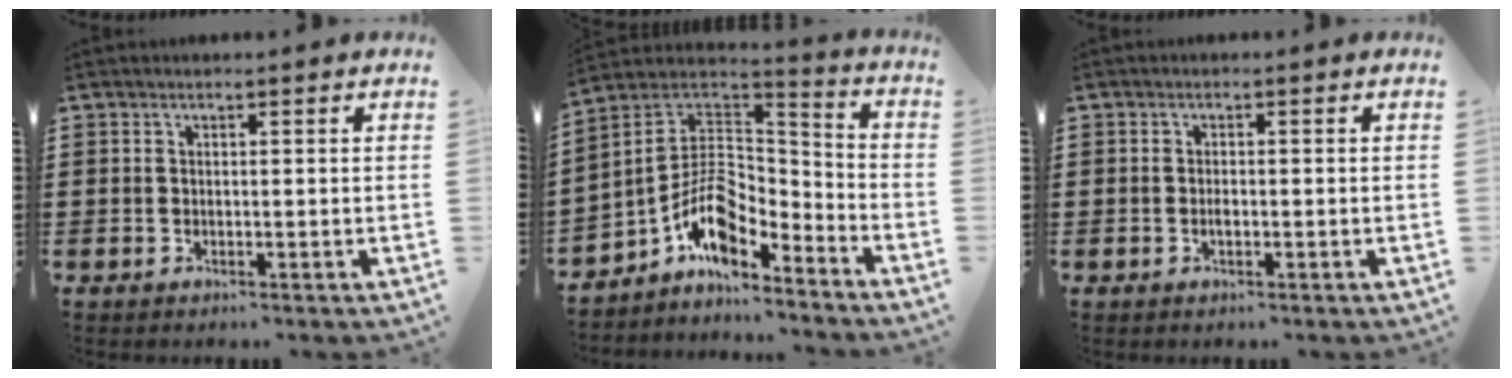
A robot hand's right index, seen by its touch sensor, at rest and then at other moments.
{"total": 8.8, "force": [-4.6, 5.0, 5.6], "torque": [-0.133, -0.007, -0.092]}
{"total": 1.1, "force": [-0.3, 0.4, 1.0], "torque": [-0.020, -0.003, -0.004]}